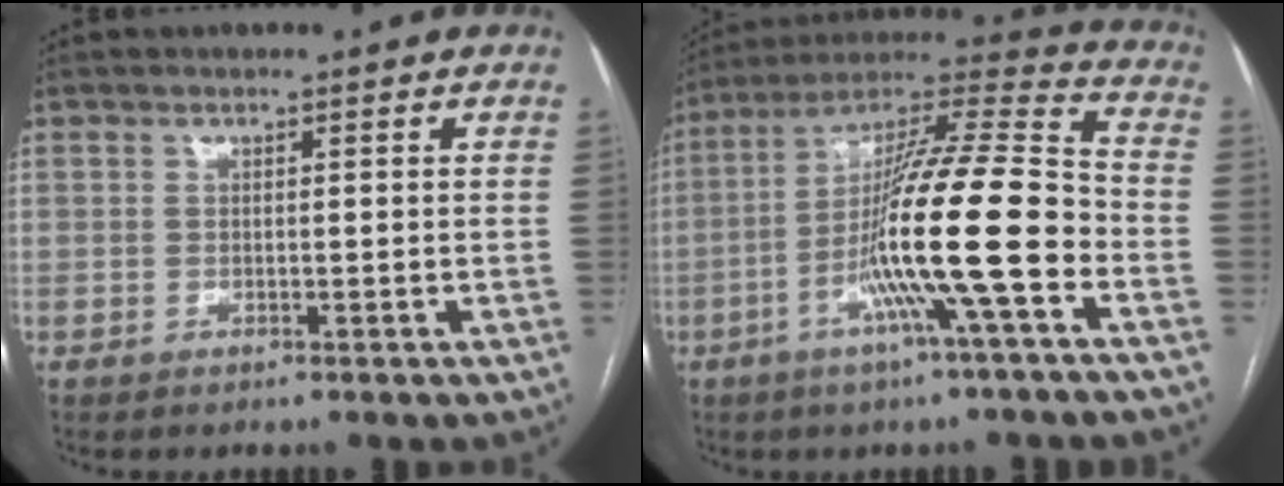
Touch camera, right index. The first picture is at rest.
{"total": 18.8, "force": [-5.7, -0.2, 17.9], "torque": [-0.318, 0.001, -0.108]}